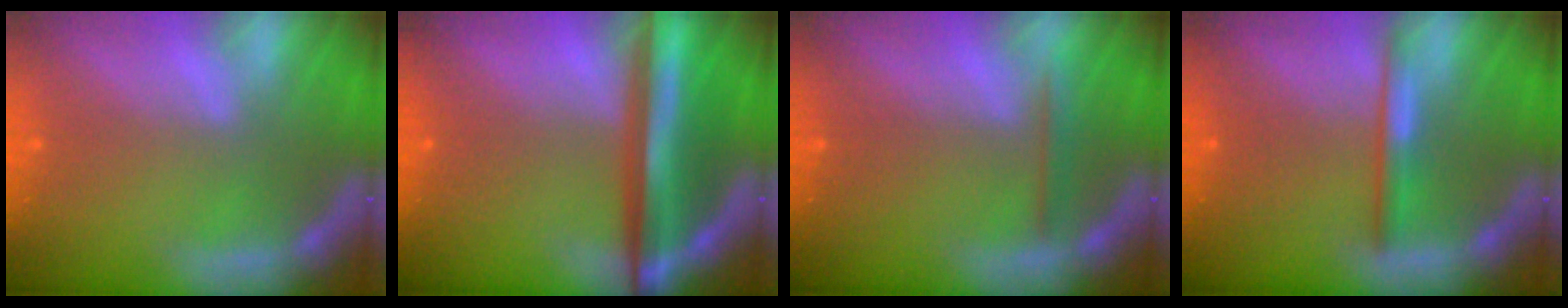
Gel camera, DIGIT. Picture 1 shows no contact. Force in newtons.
{"total": 8.6}
{"total": 1.4}
{"total": 2.4}